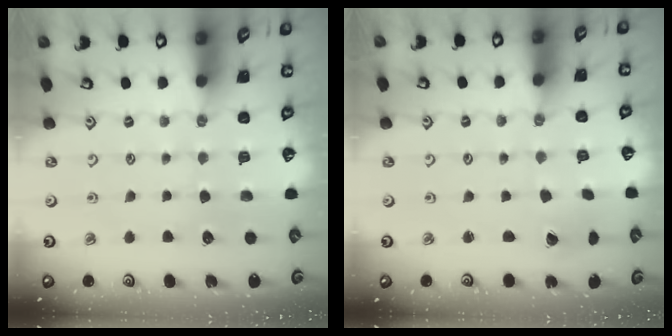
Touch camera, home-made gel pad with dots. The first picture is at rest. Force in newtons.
{"total": 0.7, "press": 0.7, "slide": 0.1}